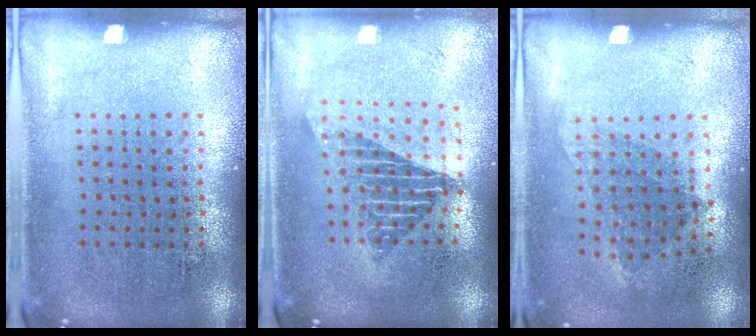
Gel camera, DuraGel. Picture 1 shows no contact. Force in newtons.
{"total": 1.6, "press": 1.3, "slide": 0.9}
{"total": 0.9, "press": 0.7, "slide": 0.6}